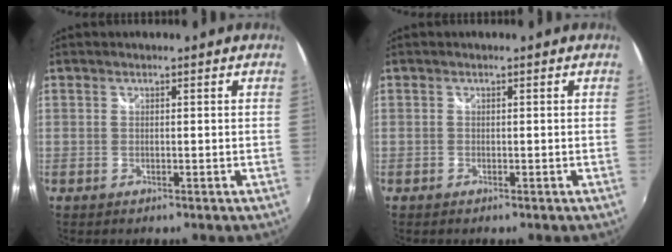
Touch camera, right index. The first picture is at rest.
{"total": 0.5, "force": [-0.4, 0.3, 0.0], "torque": [-0.001, -0.003, -0.011]}